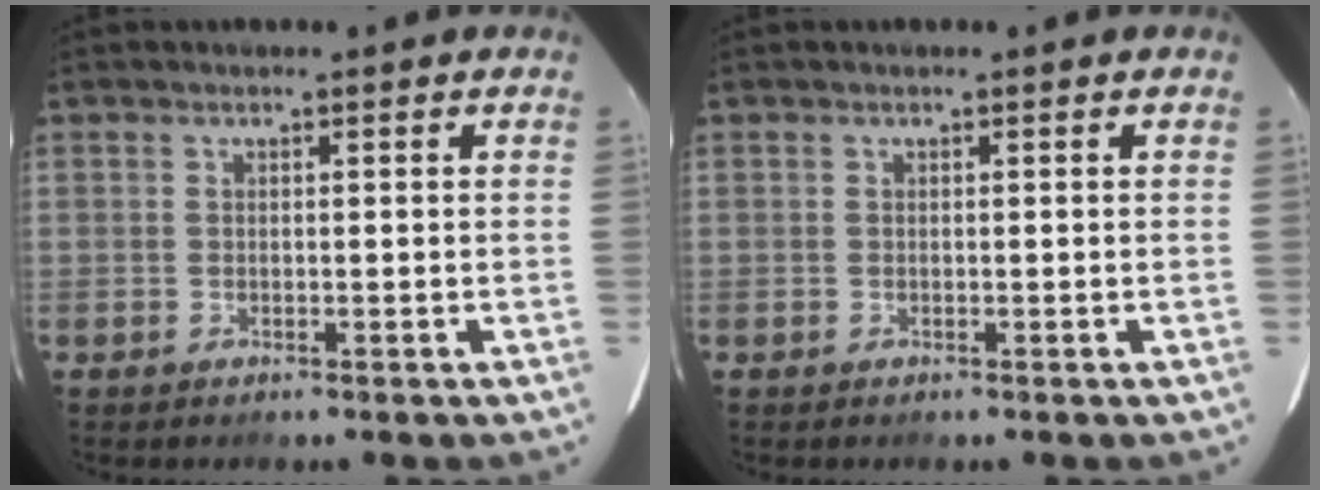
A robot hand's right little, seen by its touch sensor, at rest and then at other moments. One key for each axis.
{"total": 0.0}